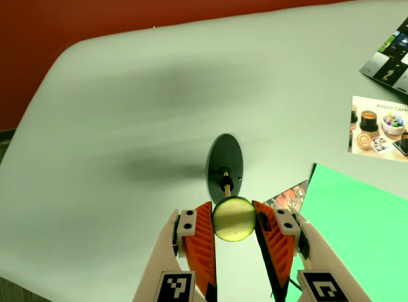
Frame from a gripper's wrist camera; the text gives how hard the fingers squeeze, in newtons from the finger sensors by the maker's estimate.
{"total": 7.6, "left": 7.4, "right": 7.7}